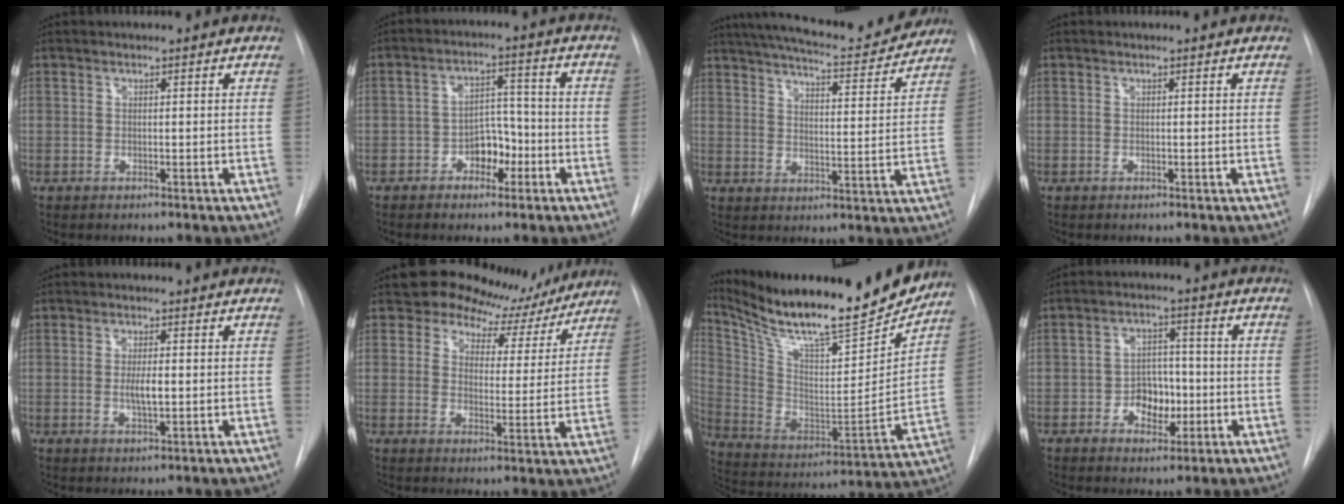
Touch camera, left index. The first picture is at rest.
{"total": 5.9, "force": [-3.0, 3.5, 3.7], "torque": [-0.054, 0.017, -0.050]}
{"total": 17.3, "force": [15.7, 2.5, 6.8], "torque": [-0.112, -0.007, 0.212]}
{"total": 0.0}
{"total": 2.9, "force": [-0.4, 0.7, 2.8], "torque": [-0.054, -0.006, -0.006]}
{"total": 10.7, "force": [9.4, 5.1, 0.9], "torque": [0.012, -0.007, 0.101]}
{"total": 25.2, "force": [22.1, 2.9, 11.8], "torque": [-0.217, -0.056, 0.342]}
{"total": 6.1, "force": [-1.9, 4.0, 4.1], "torque": [-0.061, 0.009, -0.030]}